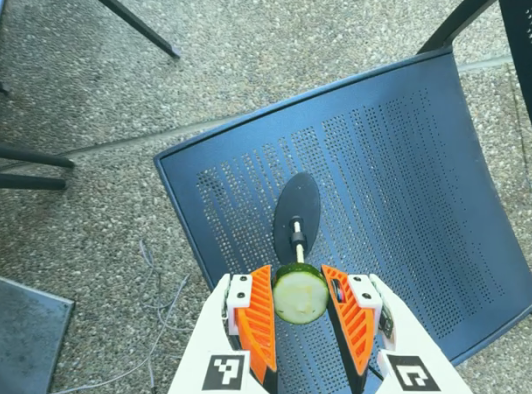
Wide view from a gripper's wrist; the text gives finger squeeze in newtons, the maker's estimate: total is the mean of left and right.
{"total": 10.3, "left": 9.7, "right": 10.8}